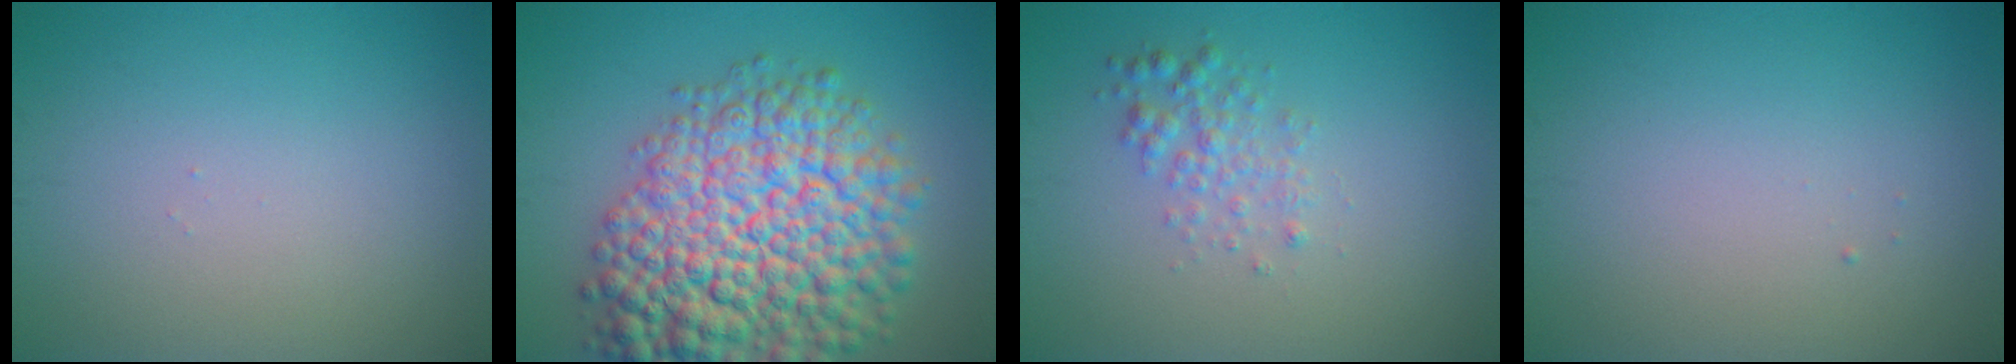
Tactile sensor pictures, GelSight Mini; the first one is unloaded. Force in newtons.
{"total": 12.9, "press": 12.9, "slide": 0.5}
{"total": 2.0, "press": 2.0, "slide": 0.0}
{"total": 0.0}